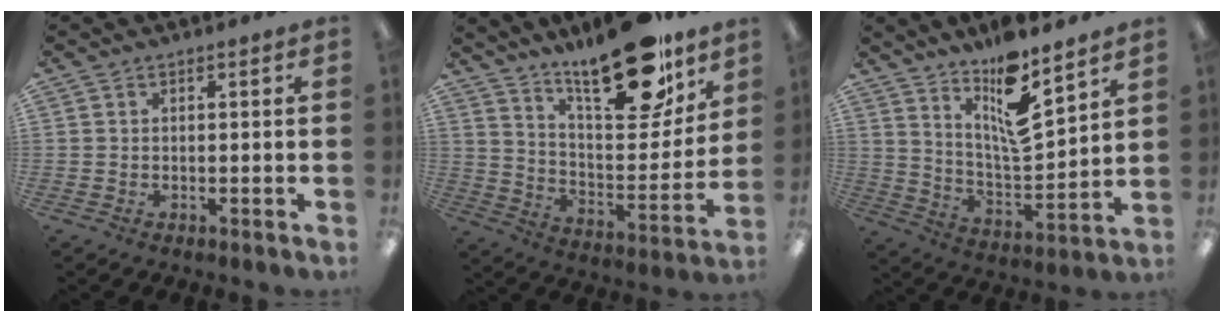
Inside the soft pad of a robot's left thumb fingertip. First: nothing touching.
{"total": 23.4, "force": [17.3, 8.0, 13.7], "torque": [-0.193, -0.117, 0.286]}
{"total": 13.6, "force": [9.9, 3.3, 8.8], "torque": [-0.148, -0.066, 0.165]}